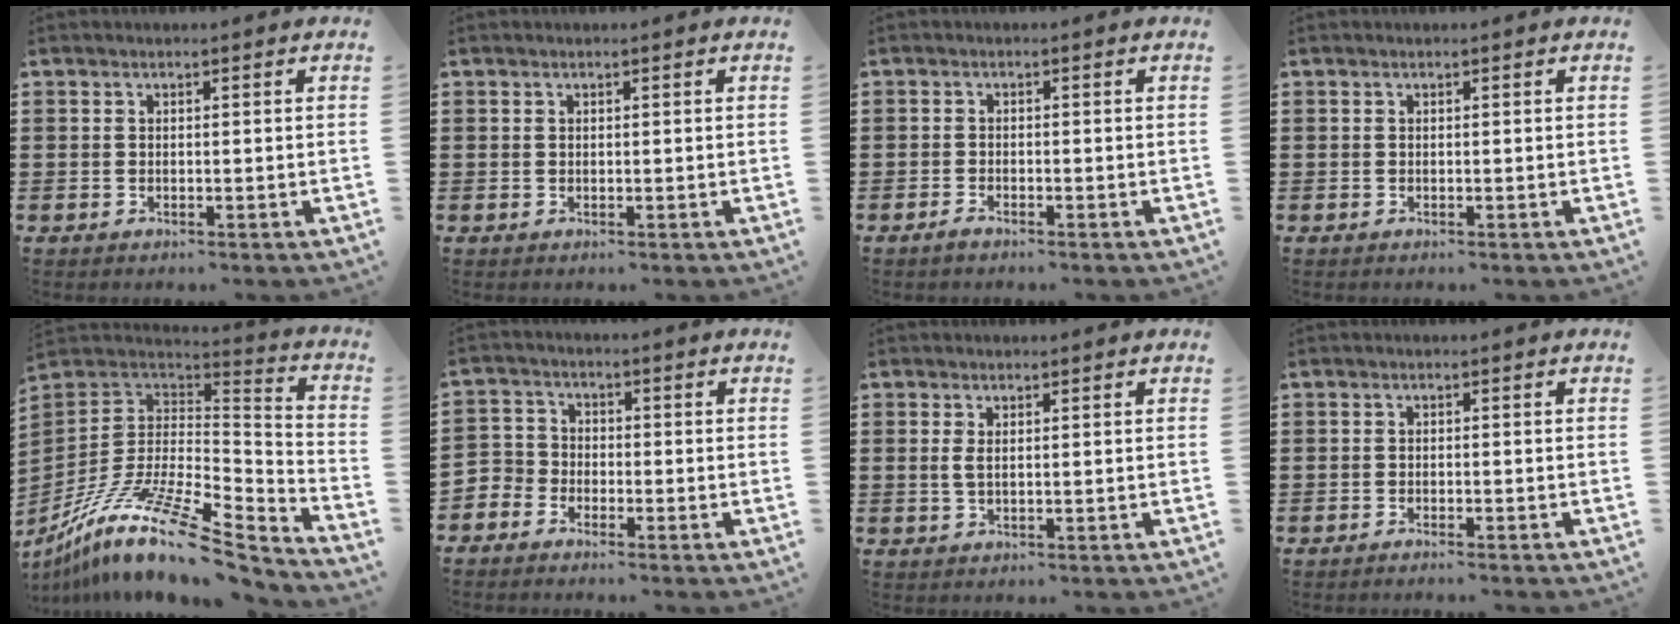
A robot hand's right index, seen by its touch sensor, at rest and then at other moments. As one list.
[{"total": 0.0}, {"total": 1.1, "force": [-1.1, 0.0, 0.3], "torque": [-0.006, -0.004, -0.020]}, {"total": 0.0}, {"total": 15.0, "force": [-9.1, 4.5, 11.1], "torque": [-0.225, 0.011, -0.162]}, {"total": 3.1, "force": [-2.6, 1.5, -0.3], "torque": [-0.015, 0.002, -0.062]}, {"total": 1.4, "force": [0.3, 0.4, 1.3], "torque": [-0.026, 0.003, 0.005]}, {"total": 1.0, "force": [-1.0, -0.3, 0.0], "torque": [-0.001, -0.001, -0.021]}]